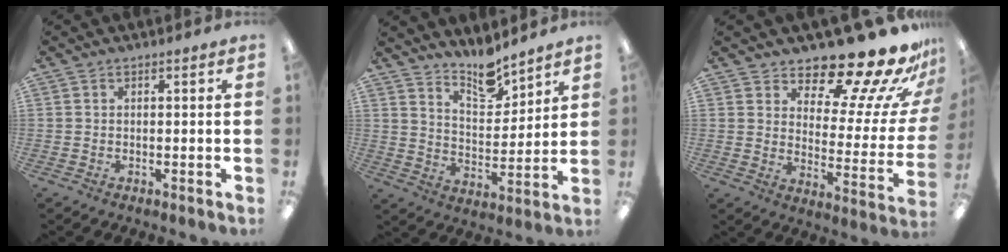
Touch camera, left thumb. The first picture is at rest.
{"total": 10.8, "force": [9.3, 3.4, 4.1], "torque": [-0.053, -0.072, 0.166]}
{"total": 18.2, "force": [15.6, 4.9, 8.0], "torque": [-0.114, -0.124, 0.254]}